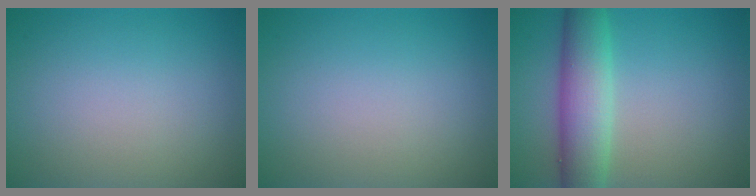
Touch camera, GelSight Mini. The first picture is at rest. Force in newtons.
{"total": 0.0}
{"total": 6.0, "press": 6.0, "slide": 0.2}